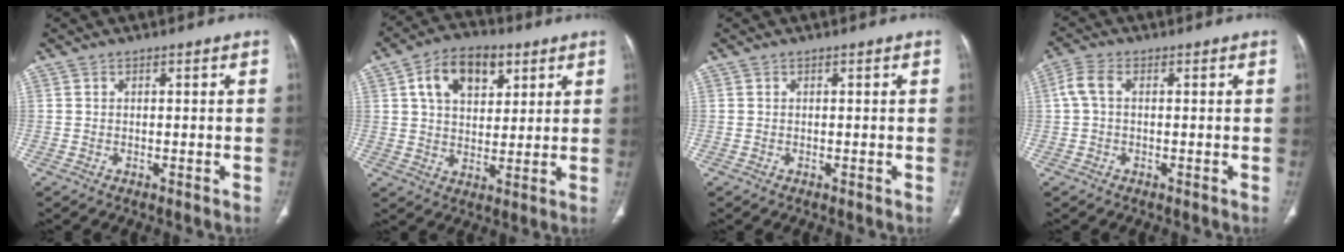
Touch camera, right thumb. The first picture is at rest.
{"total": 12.1, "force": [5.0, 7.7, 7.9], "torque": [-0.100, -0.006, 0.081]}
{"total": 0.0}
{"total": 3.7, "force": [0.3, 2.0, 3.0], "torque": [-0.076, 0.010, 0.003]}